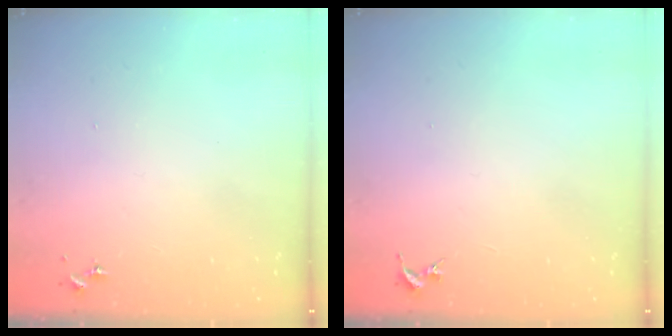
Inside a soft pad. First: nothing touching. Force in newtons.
{"total": 0.0}